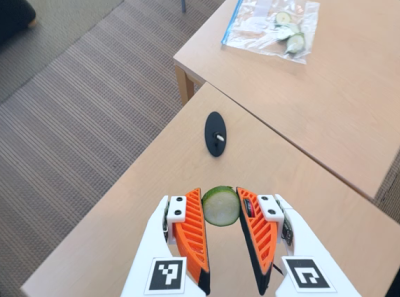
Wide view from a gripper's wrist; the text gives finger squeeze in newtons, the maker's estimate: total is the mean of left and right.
{"total": 8.4, "left": 8.1, "right": 8.7}